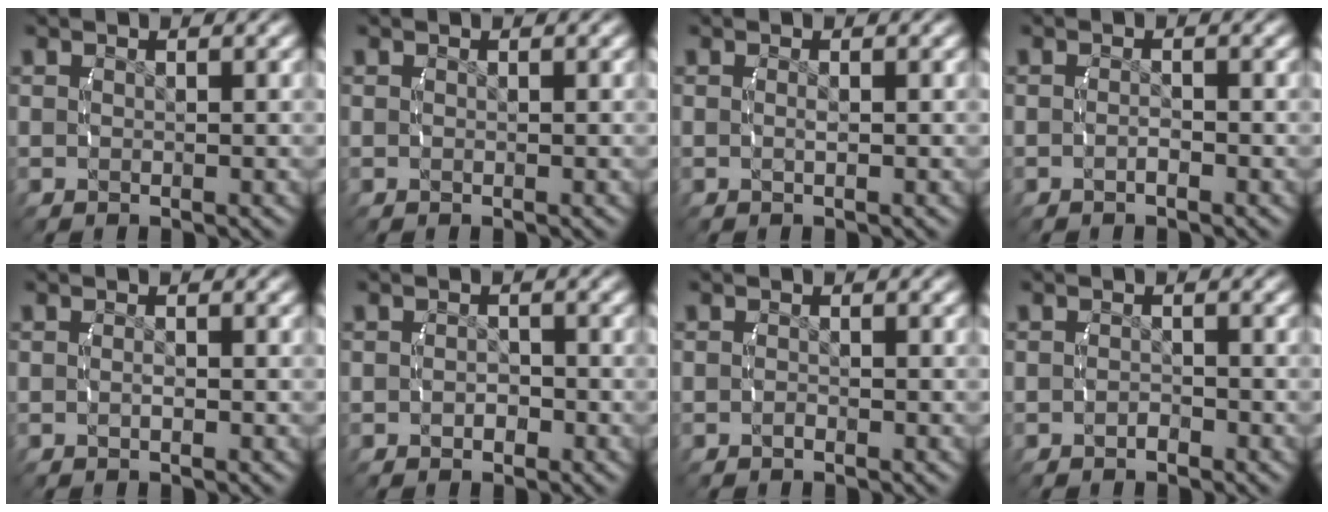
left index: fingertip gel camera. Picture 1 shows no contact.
{"total": 0.0}
{"total": 0.6, "force": [-0.3, -0.1, 0.5], "torque": [-0.016, -0.004, -0.003]}
{"total": 0.9, "force": [-0.8, 0.1, 0.5], "torque": [-0.012, -0.001, -0.015]}
{"total": 0.7, "force": [-0.5, 0.1, 0.4], "torque": [-0.014, -0.003, -0.008]}
{"total": 0.8, "force": [-0.7, 0.3, 0.2], "torque": [-0.004, -0.004, -0.010]}
{"total": 0.6, "force": [-0.6, -0.1, 0.1], "torque": [-0.004, -0.003, -0.009]}
{"total": 0.8, "force": [-0.8, 0.0, 0.1], "torque": [-0.003, -0.004, -0.013]}